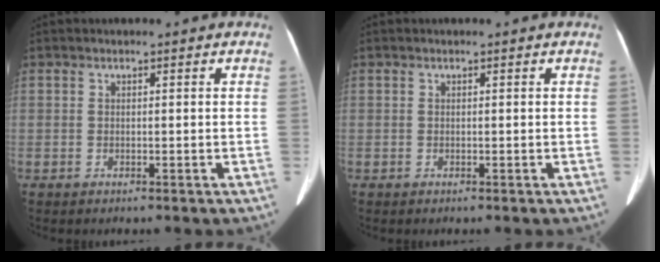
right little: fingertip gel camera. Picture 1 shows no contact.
{"total": 0.0}